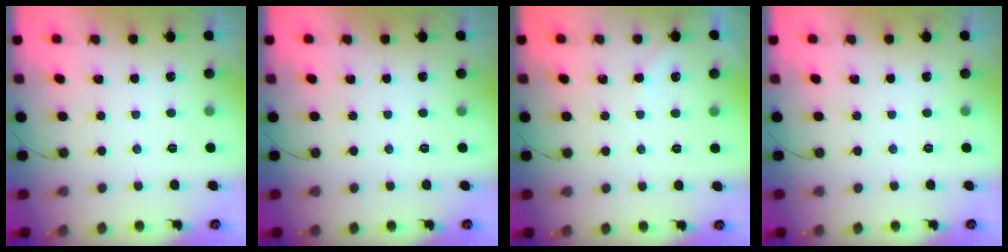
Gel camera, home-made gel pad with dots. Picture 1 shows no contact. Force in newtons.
{"total": 0.0}
{"total": 3.1, "press": 3.1, "slide": 0.5}
{"total": 0.0}